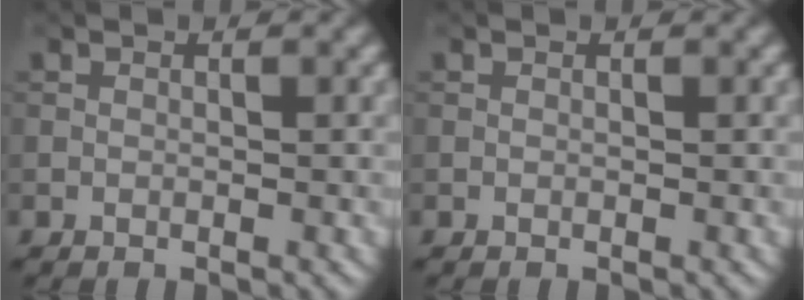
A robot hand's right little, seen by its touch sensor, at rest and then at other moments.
{"total": 0.0}